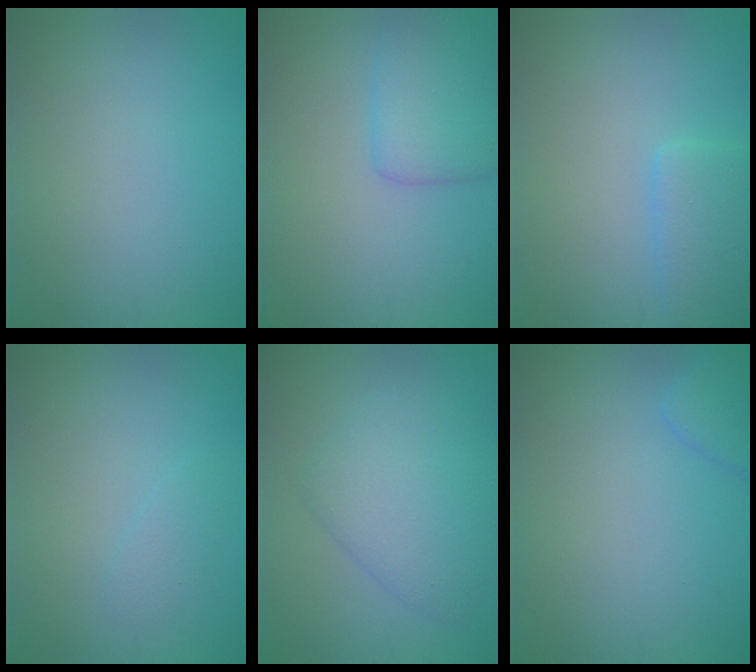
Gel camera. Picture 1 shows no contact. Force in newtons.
{"total": 3.4, "press": 3.4, "slide": 0.2}
{"total": 2.9, "press": 2.9, "slide": 0.1}
{"total": 1.0, "press": 1.0, "slide": 0.1}
{"total": 4.9, "press": 4.9, "slide": 0.3}
{"total": 1.9, "press": 1.9, "slide": 0.1}